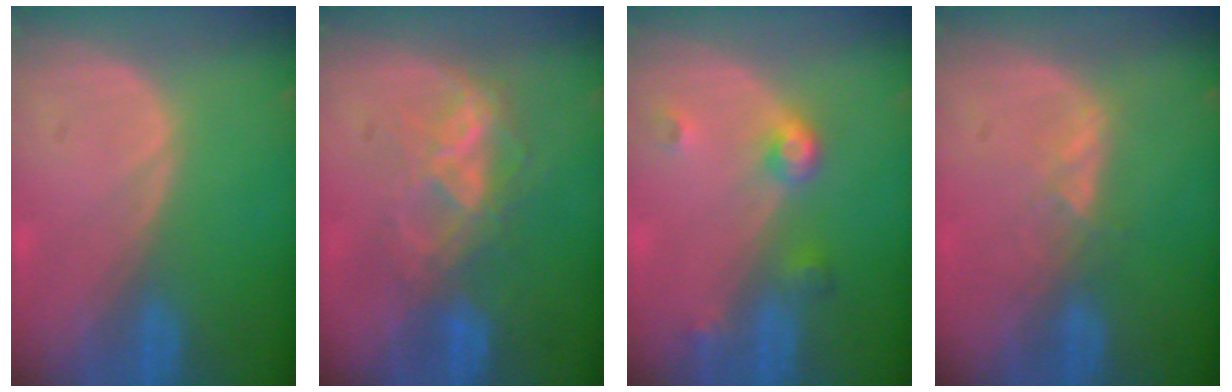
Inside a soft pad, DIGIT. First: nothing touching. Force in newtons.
{"total": 6.2, "press": 6.2, "slide": 0.8}
{"total": 3.9, "press": 3.6, "slide": 1.4}
{"total": 2.0, "press": 2.0, "slide": 0.3}